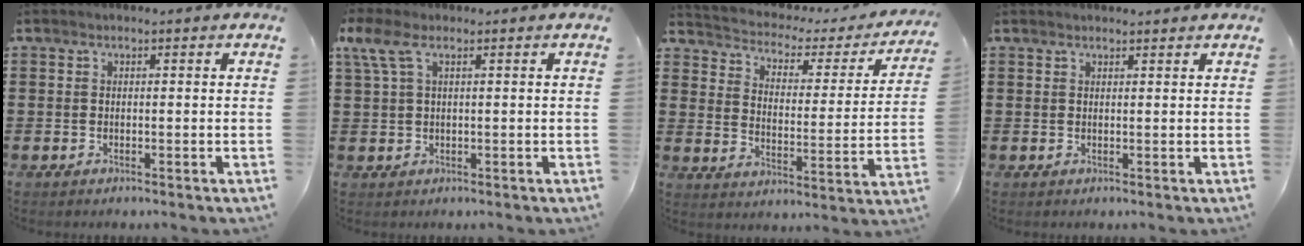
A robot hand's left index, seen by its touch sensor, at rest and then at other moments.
{"total": 3.8, "force": [1.4, 1.4, 3.2], "torque": [-0.082, 0.001, 0.020]}
{"total": 2.2, "force": [1.6, 1.3, 0.7], "torque": [-0.032, -0.020, 0.017]}
{"total": 1.0, "force": [1.0, 0.1, 0.1], "torque": [-0.004, -0.001, 0.019]}